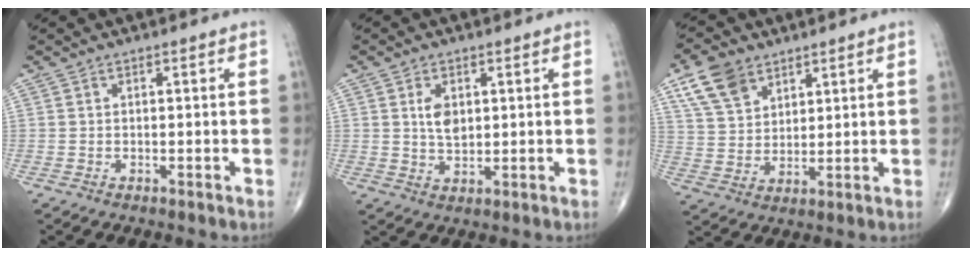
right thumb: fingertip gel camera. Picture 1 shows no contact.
{"total": 4.4, "force": [1.1, 2.7, 3.3], "torque": [-0.049, -0.009, 0.022]}
{"total": 9.6, "force": [5.7, 6.1, 4.8], "torque": [-0.074, -0.019, 0.115]}